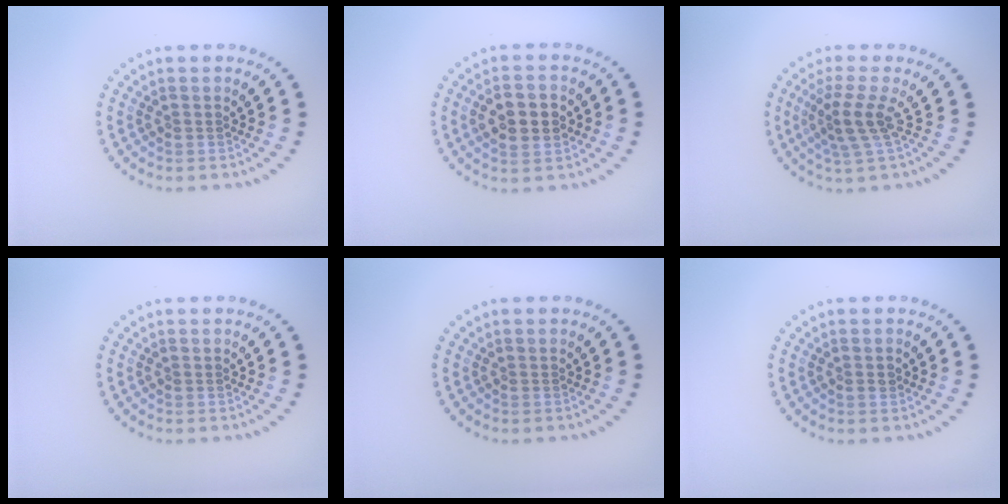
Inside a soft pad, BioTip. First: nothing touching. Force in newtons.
{"total": 4.0, "press": 4.0, "slide": 0.2}
{"total": 3.0, "press": 1.9, "slide": 2.3}
{"total": 0.0}
{"total": 0.0}
{"total": 0.9, "press": 0.8, "slide": 0.1}